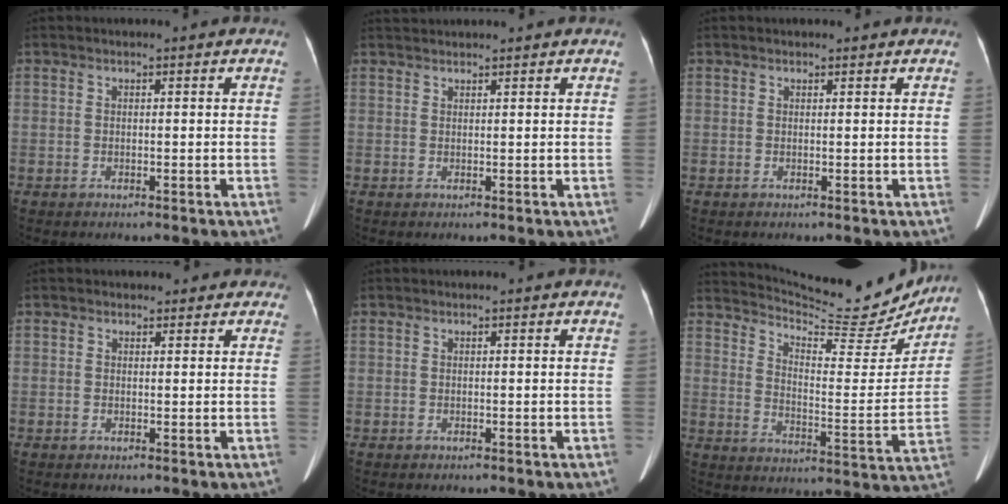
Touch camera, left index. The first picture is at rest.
{"total": 3.0, "force": [2.9, 0.0, 0.7], "torque": [-0.007, 0.023, 0.047]}
{"total": 1.8, "force": [1.6, 0.6, 0.5], "torque": [-0.007, 0.005, 0.016]}
{"total": 2.6, "force": [1.7, 1.9, -0.4], "torque": [0.030, -0.005, 0.008]}
{"total": 0.0}
{"total": 19.4, "force": [18.5, 2.5, 5.0], "torque": [-0.077, -0.061, 0.249]}